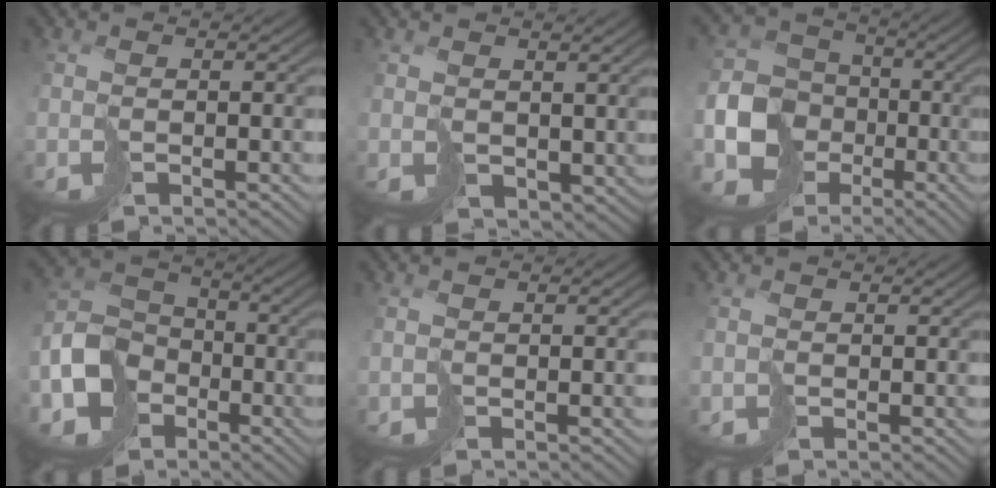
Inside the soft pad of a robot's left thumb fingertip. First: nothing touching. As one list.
[{"total": 2.8, "force": [1.2, 2.2, 1.2], "torque": [-0.038, -0.013, 0.028]}, {"total": 9.3, "force": [-3.5, 7.9, 3.5], "torque": [-0.076, -0.024, -0.075]}, {"total": 9.9, "force": [-5.1, 7.5, 4.0], "torque": [-0.093, -0.026, -0.107]}, {"total": 1.3, "force": [-0.5, 1.0, 0.5], "torque": [-0.012, -0.006, -0.010]}, {"total": 0.9, "force": [-0.3, 0.9, 0.1], "torque": [-0.007, -0.006, -0.007]}]